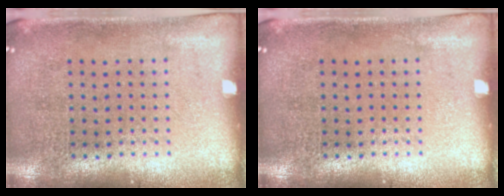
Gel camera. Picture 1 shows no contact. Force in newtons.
{"total": 0.0}